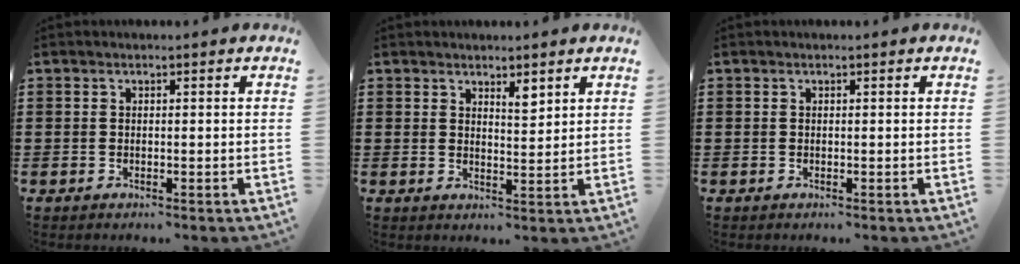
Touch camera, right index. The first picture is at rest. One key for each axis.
{"total": 2.7, "fx": 2.3, "fy": 0.8, "fz": 1.2, "tx": -0.012, "ty": -0.002, "tz": 0.039}
{"total": 0.0}